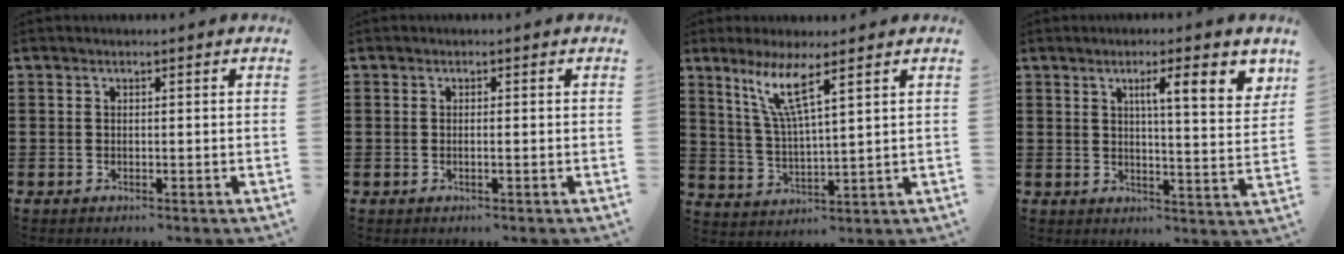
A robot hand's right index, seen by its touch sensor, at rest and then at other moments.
{"total": 0.6, "force": [-0.2, -0.1, 0.6], "torque": [-0.011, -0.003, -0.004]}
{"total": 7.2, "force": [4.1, 0.5, 5.9], "torque": [-0.134, -0.005, 0.068]}
{"total": 7.6, "force": [3.5, 1.1, 6.7], "torque": [-0.104, -0.009, 0.049]}